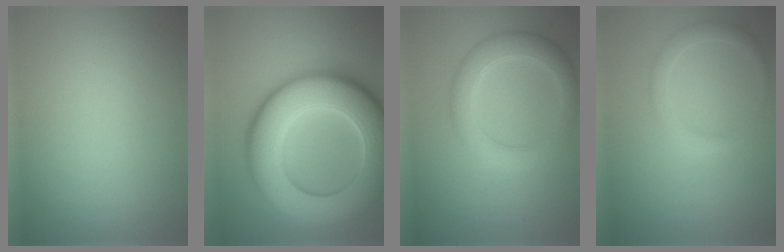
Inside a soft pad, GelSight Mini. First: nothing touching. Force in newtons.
{"total": 13.9, "press": 13.9, "slide": 0.2}
{"total": 2.9, "press": 2.9, "slide": 0.3}
{"total": 1.9, "press": 1.9, "slide": 0.1}